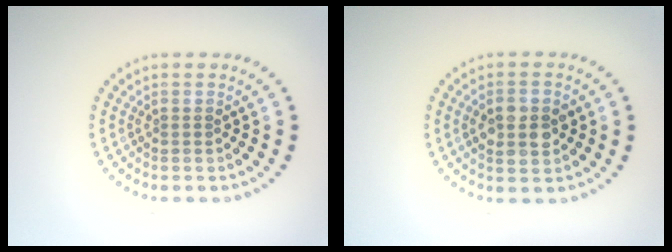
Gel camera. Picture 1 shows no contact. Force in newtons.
{"total": 3.9, "press": 3.9, "slide": 0.0}